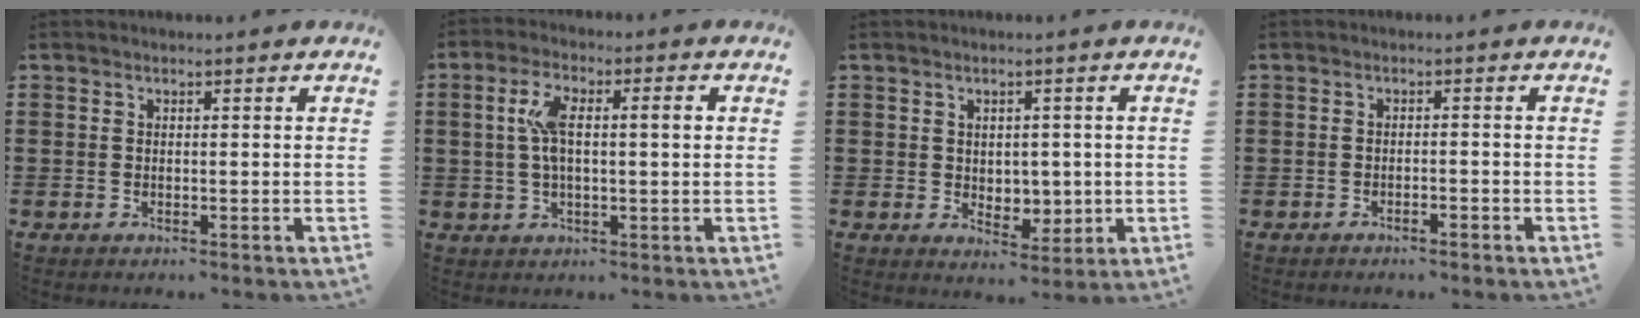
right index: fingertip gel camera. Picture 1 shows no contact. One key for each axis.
{"total": 6.5, "fx": 0.9, "fy": 2.2, "fz": 6.1, "tx": -0.118, "ty": 0.010, "tz": 0.012}
{"total": 3.3, "fx": 1.2, "fy": 2.8, "fz": 1.3, "tx": -0.021, "ty": 0.000, "tz": 0.018}
{"total": 1.2, "fx": -1.1, "fy": -0.1, "fz": 0.4, "tx": -0.011, "ty": -0.002, "tz": -0.022}